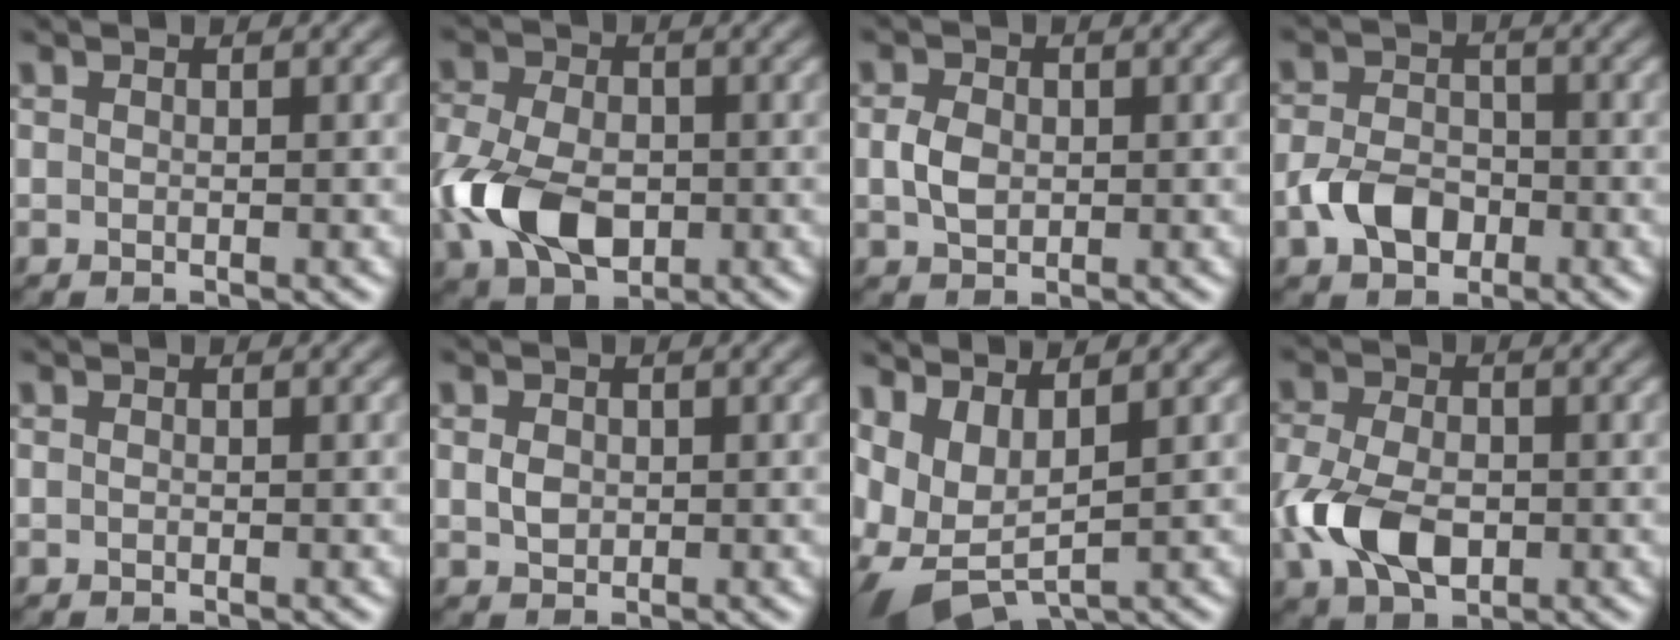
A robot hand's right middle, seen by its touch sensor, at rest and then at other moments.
{"total": 8.1, "force": [-1.8, 5.4, 5.7], "torque": [-0.134, -0.009, -0.041]}
{"total": 2.3, "force": [0.0, 1.7, 1.5], "torque": [-0.034, 0.000, -0.001]}
{"total": 4.0, "force": [-1.6, 2.9, 2.3], "torque": [-0.049, 0.002, -0.036]}
{"total": 0.0}
{"total": 1.4, "force": [0.1, 1.1, 0.8], "torque": [-0.018, 0.000, 0.001]}
{"total": 6.9, "force": [0.4, 3.6, 5.9], "torque": [-0.133, -0.006, 0.010]}
{"total": 6.4, "force": [-1.4, 4.2, 4.7], "torque": [-0.109, -0.004, -0.032]}